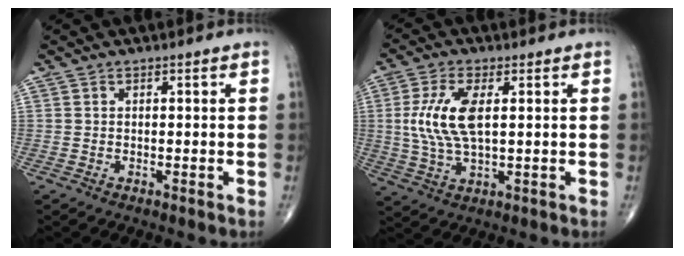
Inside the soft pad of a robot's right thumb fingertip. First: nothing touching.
{"total": 10.1, "force": [1.6, 4.3, 9.0], "torque": [-0.199, -0.004, 0.034]}